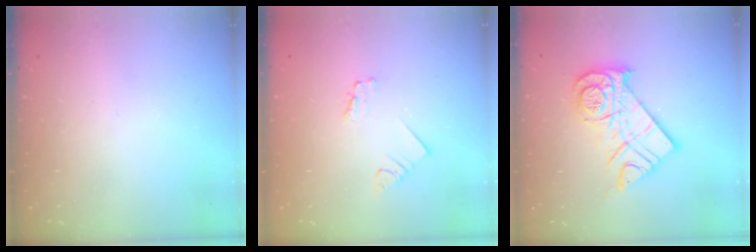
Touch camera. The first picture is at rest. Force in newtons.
{"total": 1.7, "press": 1.7, "slide": 0.3}
{"total": 16.2, "press": 16.1, "slide": 1.6}